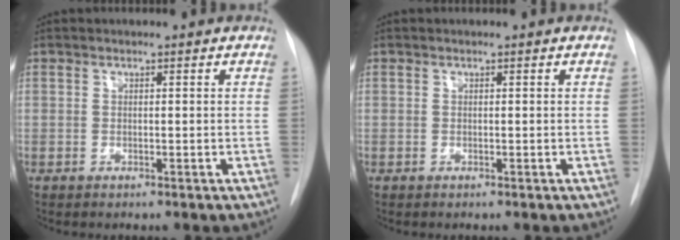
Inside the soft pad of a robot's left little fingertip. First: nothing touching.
{"total": 0.0}